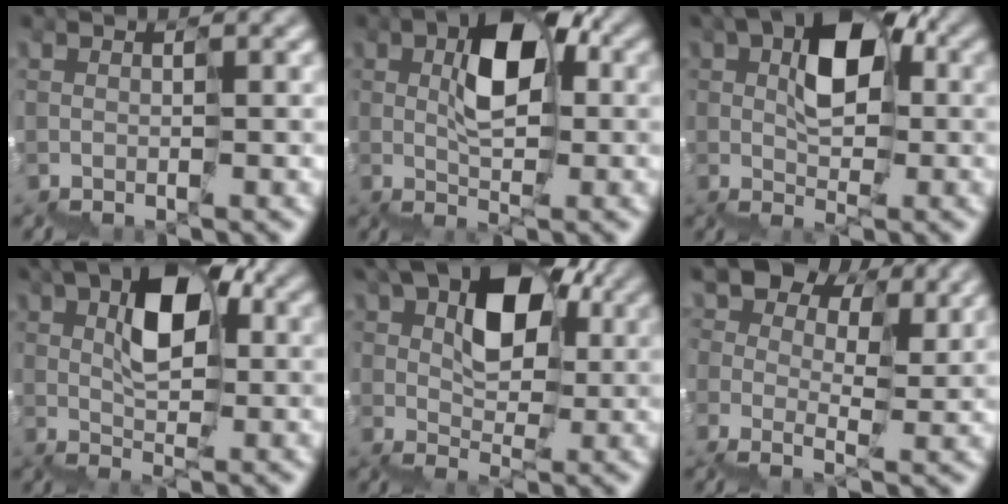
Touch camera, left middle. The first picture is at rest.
{"total": 5.7, "force": [1.9, 2.7, 4.6], "torque": [-0.083, 0.027, 0.028]}
{"total": 7.1, "force": [2.2, 3.9, 5.5], "torque": [-0.082, 0.032, 0.028]}
{"total": 6.4, "force": [2.4, 3.1, 5.0], "torque": [-0.082, 0.034, 0.034]}
{"total": 7.3, "force": [3.2, 4.5, 4.7], "torque": [-0.062, 0.033, 0.039]}
{"total": 8.2, "force": [5.3, 4.8, 4.1], "torque": [-0.064, 0.031, 0.070]}